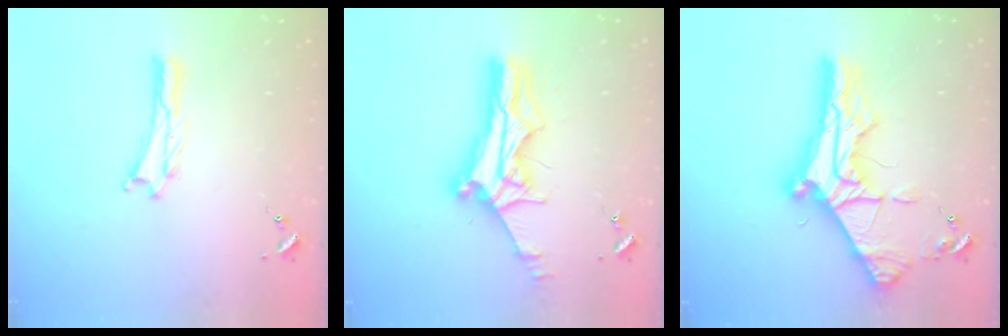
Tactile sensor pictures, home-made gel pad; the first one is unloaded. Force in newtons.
{"total": 10.9, "press": 10.8, "slide": 0.9}
{"total": 10.8, "press": 10.7, "slide": 1.2}